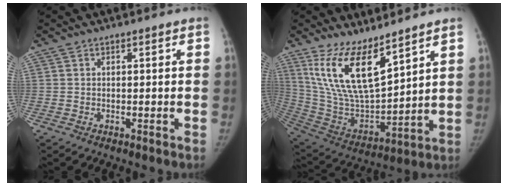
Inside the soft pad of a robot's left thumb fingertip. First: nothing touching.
{"total": 16.7, "force": [10.5, 5.5, 11.8], "torque": [-0.206, -0.065, 0.222]}